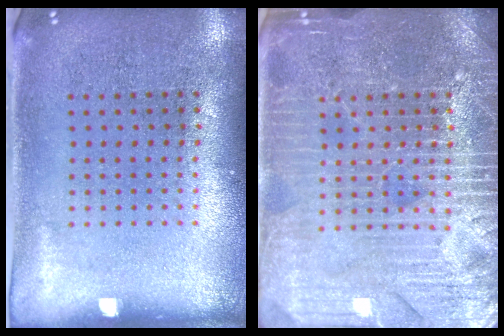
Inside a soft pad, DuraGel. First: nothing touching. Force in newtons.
{"total": 4.4, "press": 4.3, "slide": 0.5}